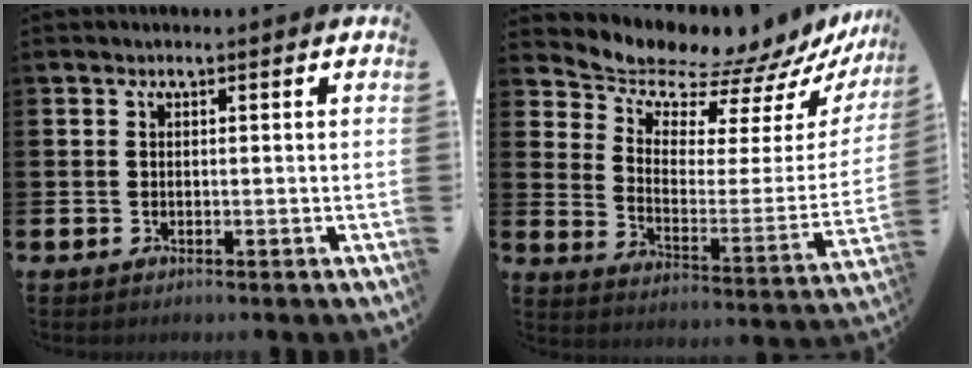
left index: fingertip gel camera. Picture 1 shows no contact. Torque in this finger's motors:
{"motor_torque": [-0.17, -0.23, 0.32, 0.01]}